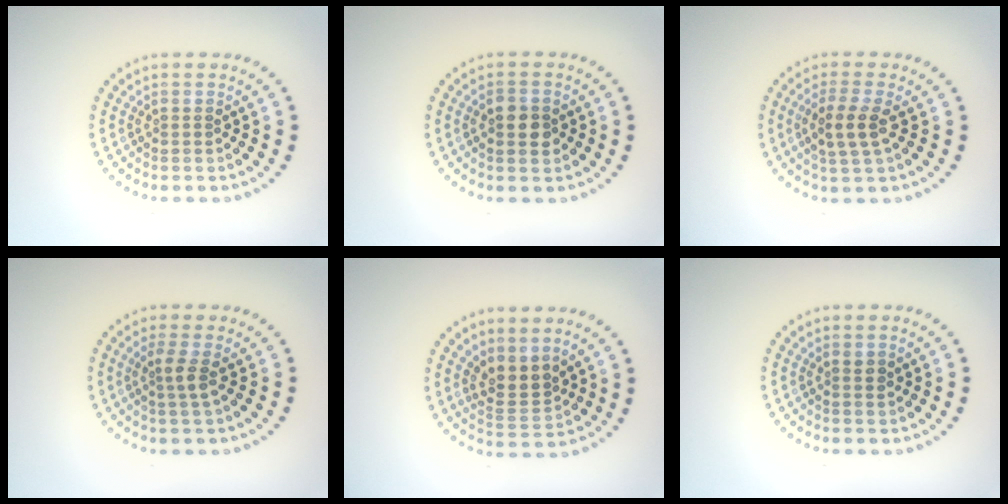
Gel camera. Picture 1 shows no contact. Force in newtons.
{"total": 2.6, "press": 2.6, "slide": 0.1}
{"total": 2.9, "press": 2.6, "slide": 1.2}
{"total": 1.8, "press": 1.3, "slide": 1.3}
{"total": 2.9, "press": 2.5, "slide": 1.5}
{"total": 0.8, "press": 0.7, "slide": 0.4}